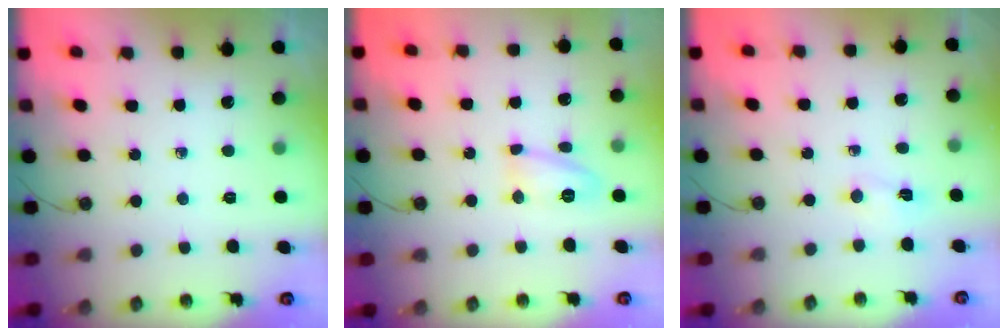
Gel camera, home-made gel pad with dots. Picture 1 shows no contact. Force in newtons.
{"total": 9.8, "press": 9.8, "slide": 0.9}
{"total": 2.3, "press": 2.2, "slide": 0.7}